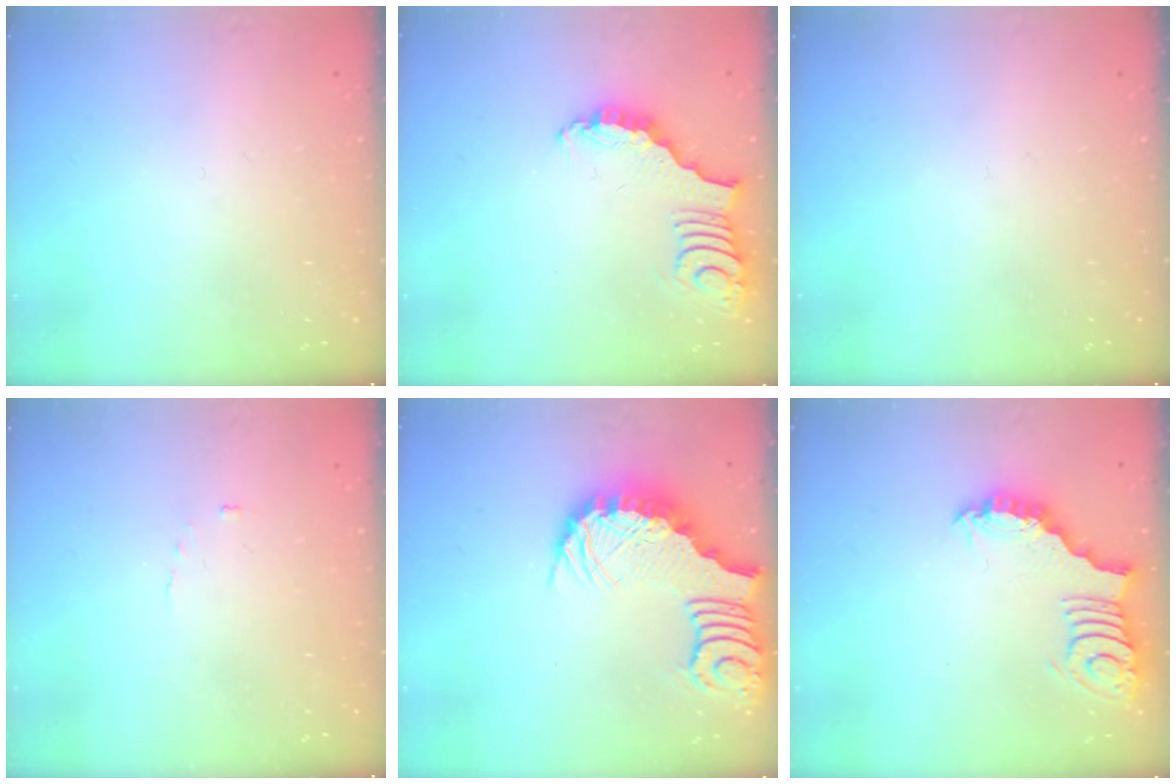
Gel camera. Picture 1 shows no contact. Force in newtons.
{"total": 3.3, "press": 3.3, "slide": 0.5}
{"total": 0.0}
{"total": 2.6, "press": 2.6, "slide": 0.3}
{"total": 3.9, "press": 3.8, "slide": 0.7}
{"total": 3.0, "press": 3.0, "slide": 0.2}